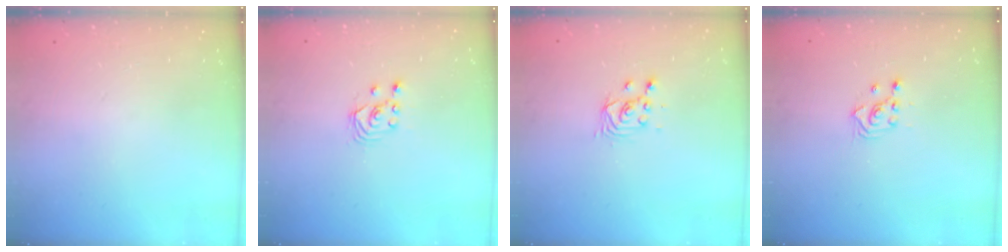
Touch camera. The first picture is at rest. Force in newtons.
{"total": 2.6, "press": 2.6, "slide": 0.3}
{"total": 2.7, "press": 2.7, "slide": 0.1}
{"total": 2.7, "press": 2.7, "slide": 0.2}